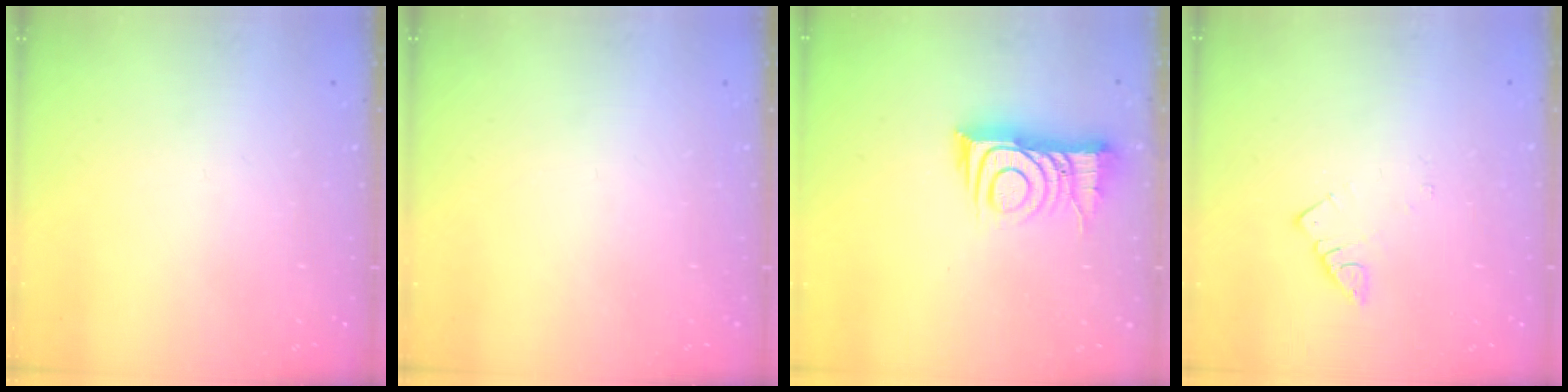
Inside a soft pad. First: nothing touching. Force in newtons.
{"total": 0.0}
{"total": 10.6, "press": 10.6, "slide": 1.0}
{"total": 2.5, "press": 2.5, "slide": 0.3}